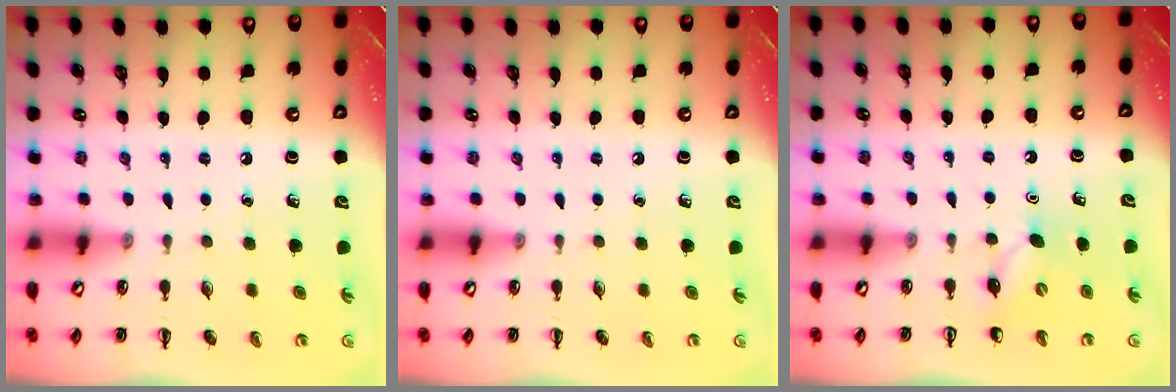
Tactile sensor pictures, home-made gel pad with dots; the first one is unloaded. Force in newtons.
{"total": 0.0}
{"total": 4.7, "press": 4.5, "slide": 1.4}